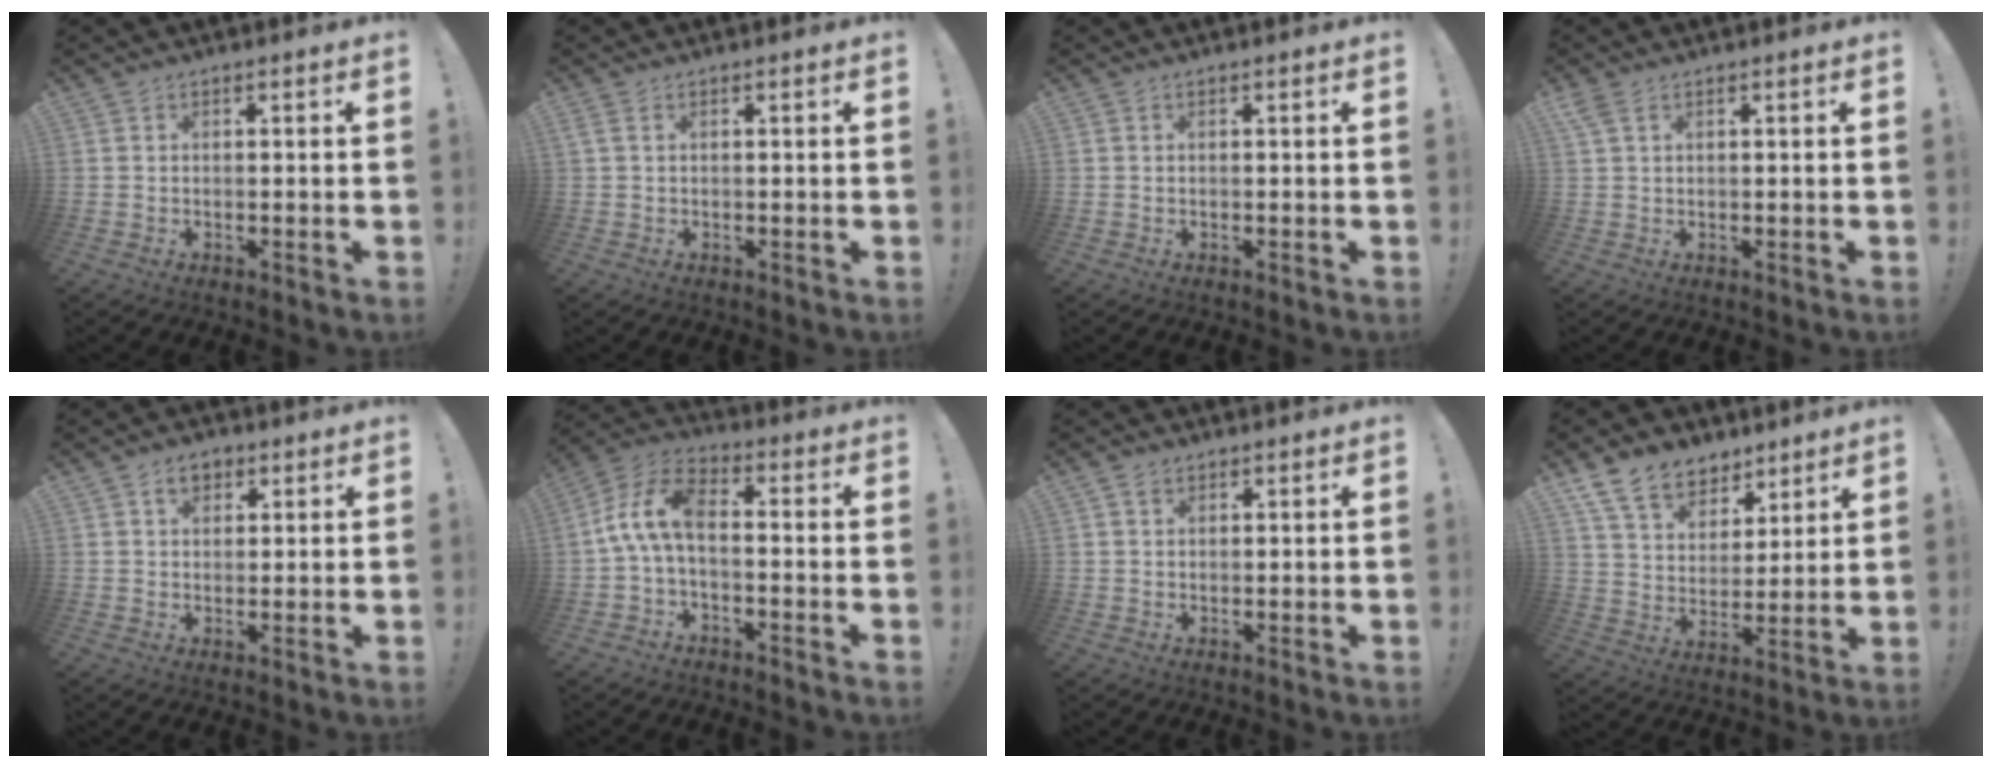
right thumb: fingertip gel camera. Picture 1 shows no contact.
{"total": 1.3, "force": [0.5, 0.6, 1.1], "torque": [-0.031, 0.006, 0.011]}
{"total": 0.0}
{"total": 2.8, "force": [1.4, 1.3, 2.0], "torque": [-0.048, 0.006, 0.029]}
{"total": 4.5, "force": [2.2, 3.1, 2.4], "torque": [-0.029, 0.000, 0.037]}
{"total": 10.3, "force": [-0.9, 5.3, 8.8], "torque": [-0.183, 0.017, -0.013]}
{"total": 1.7, "force": [1.2, 1.1, 0.6], "torque": [-0.009, 0.000, 0.021]}
{"total": 13.0, "force": [9.4, 8.0, 4.2], "torque": [-0.075, -0.064, 0.180]}